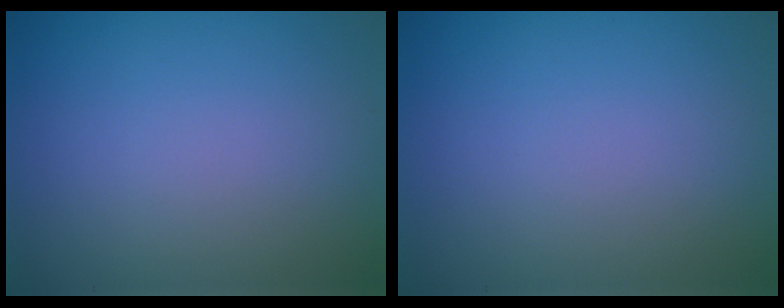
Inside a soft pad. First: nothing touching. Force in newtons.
{"total": 0.0}